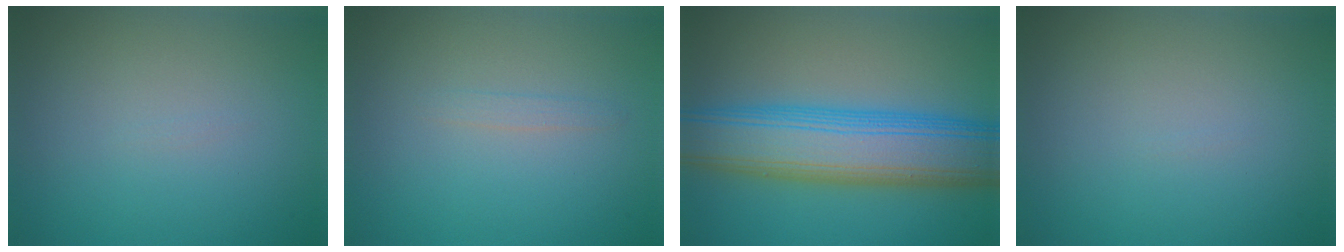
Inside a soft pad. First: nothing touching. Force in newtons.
{"total": 0.8, "press": 0.8, "slide": 0.0}
{"total": 10.5, "press": 10.5, "slide": 0.3}
{"total": 0.0}